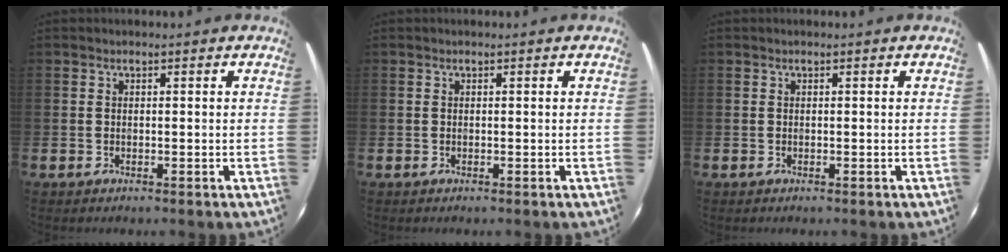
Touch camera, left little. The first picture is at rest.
{"total": 0.0}
{"total": 0.0}